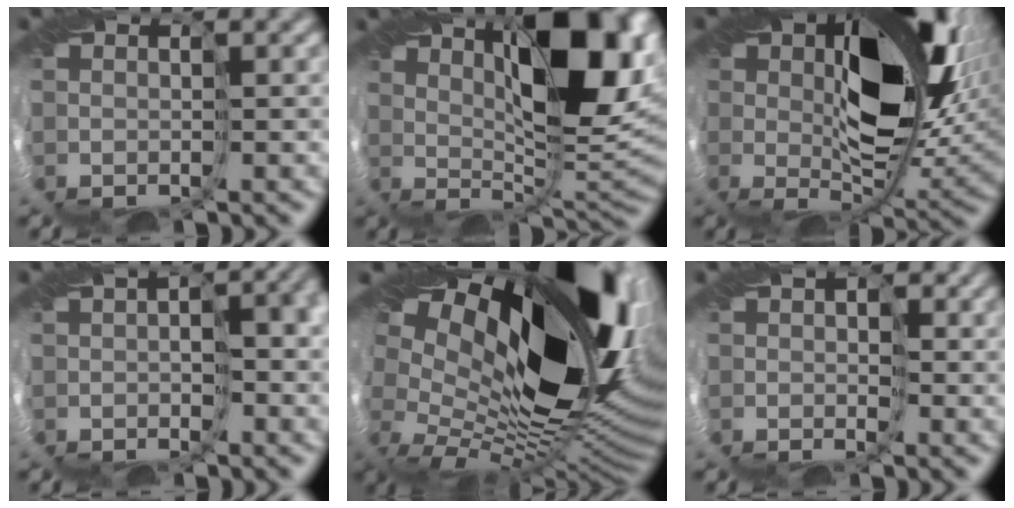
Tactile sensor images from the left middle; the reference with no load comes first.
{"total": 12.3, "force": [3.3, 4.4, 11.0], "torque": [-0.156, 0.003, 0.048]}
{"total": 14.7, "force": [2.7, 7.5, 12.3], "torque": [-0.186, -0.011, 0.047]}
{"total": 2.9, "force": [-1.4, 1.4, 2.1], "torque": [-0.025, -0.003, -0.018]}
{"total": 19.8, "force": [7.4, 10.2, 15.3], "torque": [-0.233, 0.023, 0.135]}
{"total": 1.2, "force": [-0.8, 0.8, -0.1], "torque": [0.010, -0.003, -0.021]}